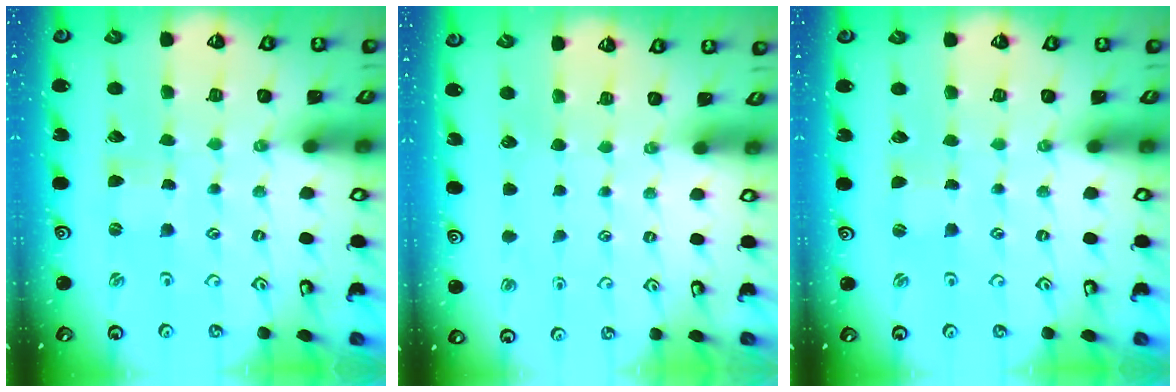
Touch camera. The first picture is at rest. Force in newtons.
{"total": 0.0}
{"total": 0.0}